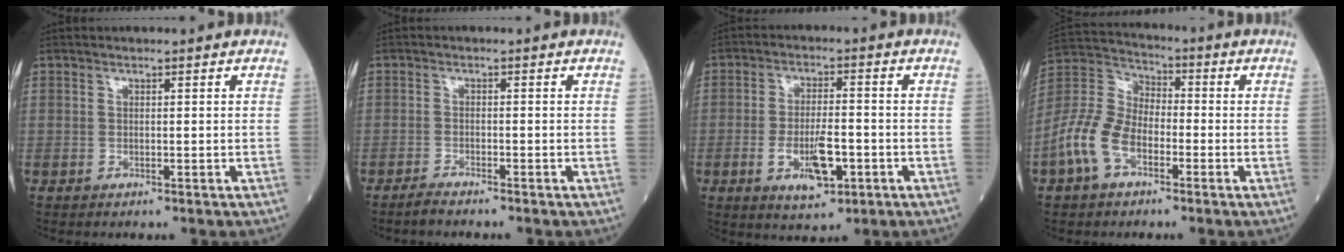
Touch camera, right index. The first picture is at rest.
{"total": 1.9, "force": [-1.8, 0.0, 0.6], "torque": [-0.020, -0.004, -0.032]}
{"total": 7.5, "force": [-2.5, 2.5, 6.6], "torque": [-0.121, -0.005, -0.036]}
{"total": 10.3, "force": [-4.4, 5.8, 7.2], "torque": [-0.180, 0.019, -0.093]}